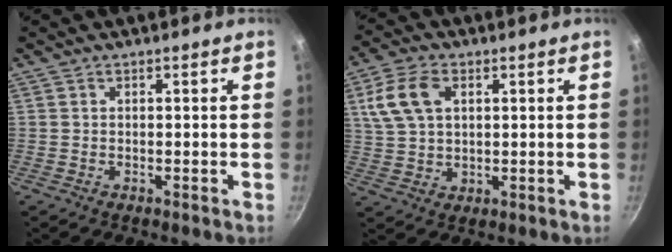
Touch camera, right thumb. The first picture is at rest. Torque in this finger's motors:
{"motor_torque": [-0.69, 0.94, 0.13, -0.14, 0.08]}